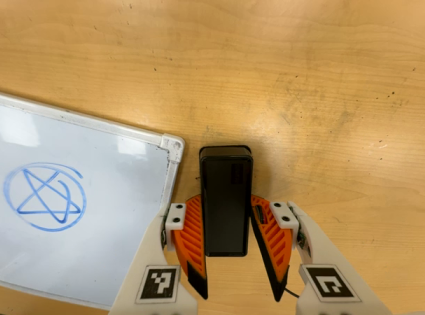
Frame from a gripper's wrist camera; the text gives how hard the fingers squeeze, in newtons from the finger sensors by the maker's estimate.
{"total": 0.0}